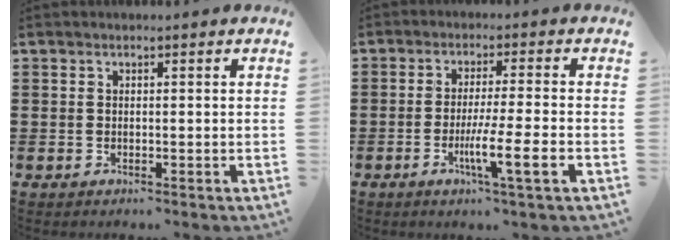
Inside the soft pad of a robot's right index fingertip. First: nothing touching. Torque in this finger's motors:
{"motor_torque": [1.84, -0.30, 0.65, 0.15]}